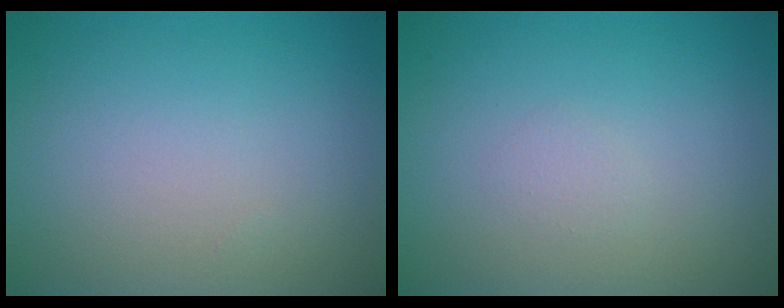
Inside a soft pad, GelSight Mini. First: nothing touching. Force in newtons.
{"total": 0.6, "press": 0.6, "slide": 0.0}